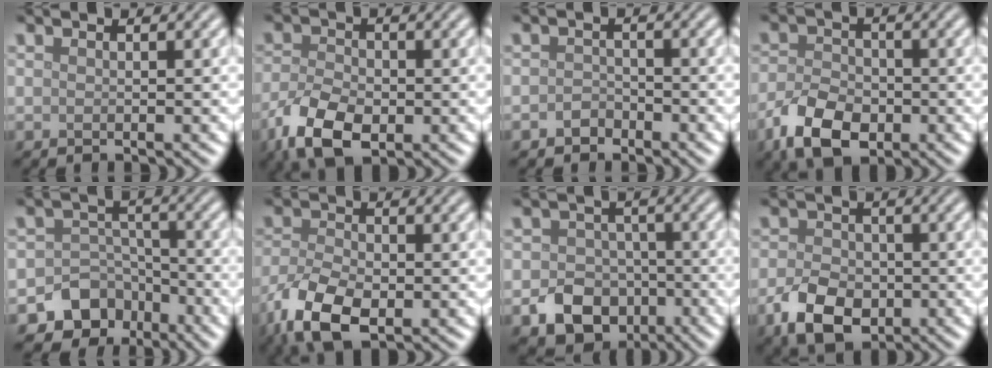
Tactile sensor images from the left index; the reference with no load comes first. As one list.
[{"total": 6.4, "force": [-2.8, 3.7, 4.4], "torque": [-0.103, -0.010, -0.058]}, {"total": 1.4, "force": [-0.9, 1.0, 0.4], "torque": [-0.004, 0.004, -0.019]}, {"total": 6.0, "force": [-3.0, 3.6, 3.7], "torque": [-0.077, -0.004, -0.060]}, {"total": 6.4, "force": [-4.0, 4.8, 1.6], "torque": [0.000, 0.000, -0.070]}, {"total": 7.3, "force": [-3.2, 4.1, 5.1], "torque": [-0.124, -0.014, -0.065]}, {"total": 6.2, "force": [-2.6, 5.0, 2.7], "torque": [-0.029, -0.007, -0.053]}, {"total": 5.7, "force": [-2.1, 3.9, 3.5], "torque": [-0.073, -0.006, -0.043]}]